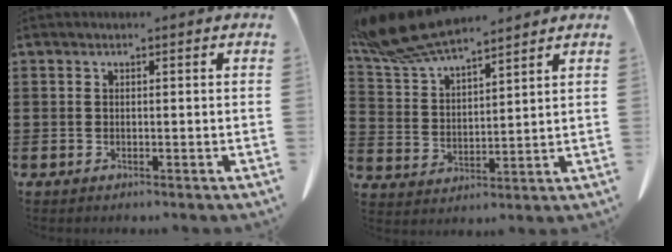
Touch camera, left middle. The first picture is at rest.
{"total": 9.4, "force": [8.2, 1.9, 4.2], "torque": [-0.110, -0.028, 0.152]}